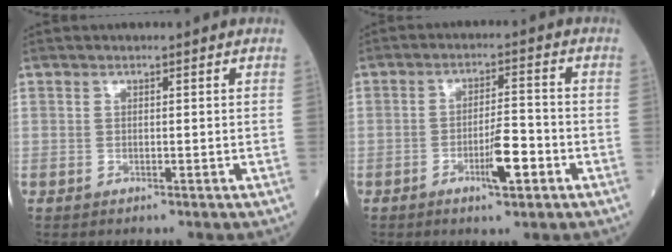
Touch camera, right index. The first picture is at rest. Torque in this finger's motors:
{"motor_torque": [-0.01, -0.03, 0.10, 0.03]}